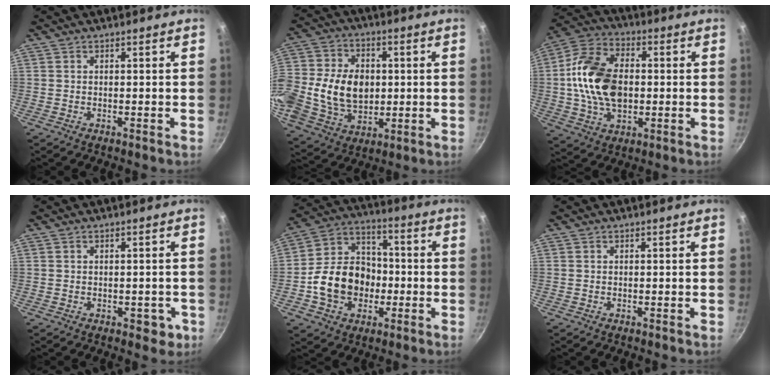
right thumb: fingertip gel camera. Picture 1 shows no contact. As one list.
[{"total": 21.1, "force": [0.2, 16.0, 13.7], "torque": [-0.283, 0.025, 0.009]}, {"total": 16.9, "force": [0.2, 11.1, 12.8], "torque": [-0.217, 0.020, -0.009]}, {"total": 3.3, "force": [-1.0, 2.1, 2.3], "torque": [-0.007, 0.013, -0.006]}, {"total": 15.5, "force": [-3.0, 12.4, 8.8], "torque": [-0.123, 0.041, -0.060]}, {"total": 0.0}]